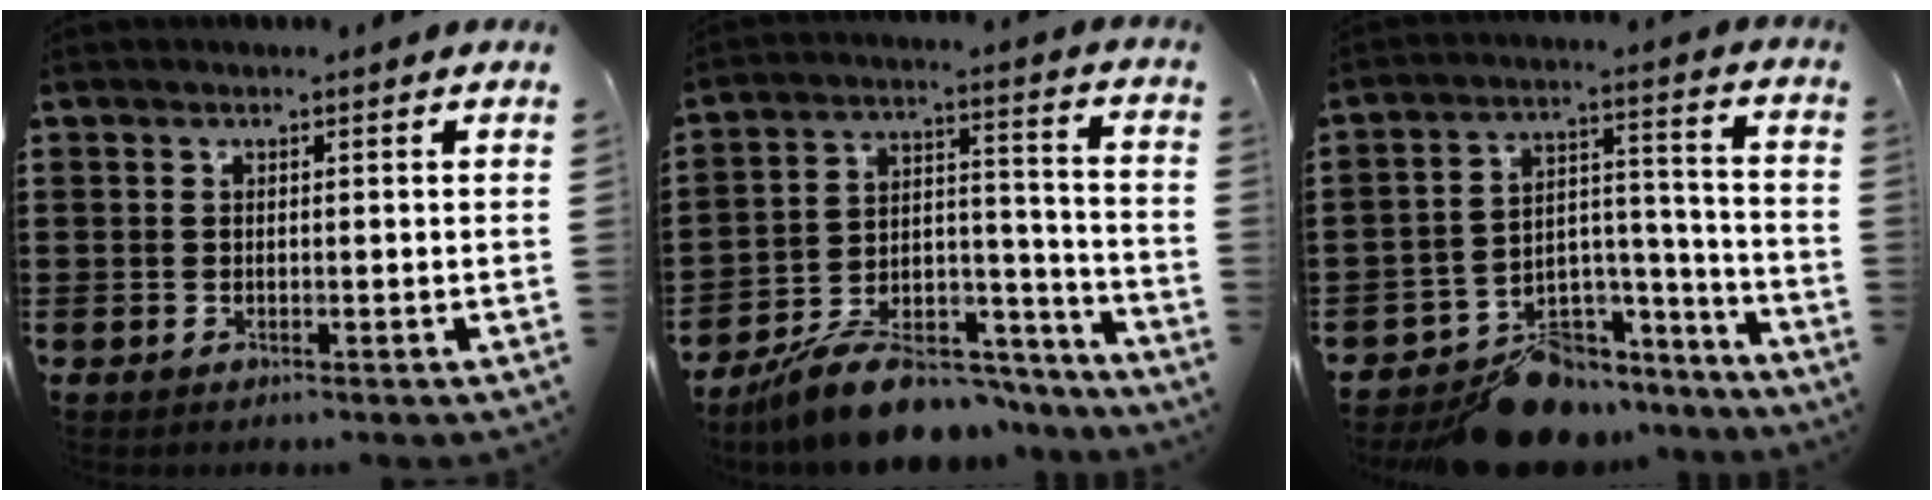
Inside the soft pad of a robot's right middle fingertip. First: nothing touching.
{"total": 11.0, "force": [-9.1, 4.0, 4.7], "torque": [-0.076, 0.045, -0.168]}
{"total": 10.3, "force": [-9.1, 4.3, 2.0], "torque": [-0.020, 0.044, -0.163]}